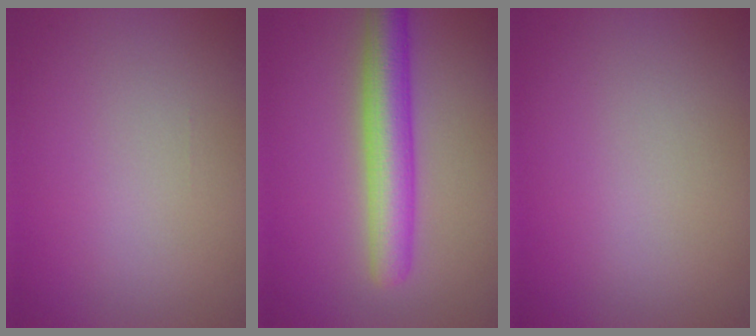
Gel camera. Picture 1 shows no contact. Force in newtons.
{"total": 5.4, "press": 5.4, "slide": 0.2}
{"total": 0.0}